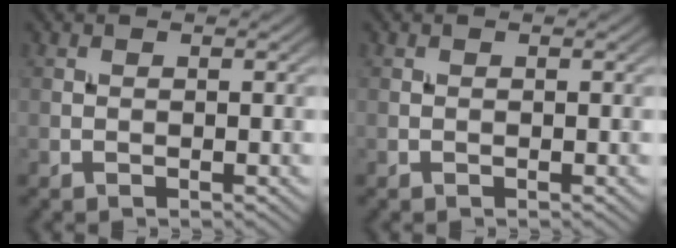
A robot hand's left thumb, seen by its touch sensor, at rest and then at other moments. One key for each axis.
{"total": 0.0}